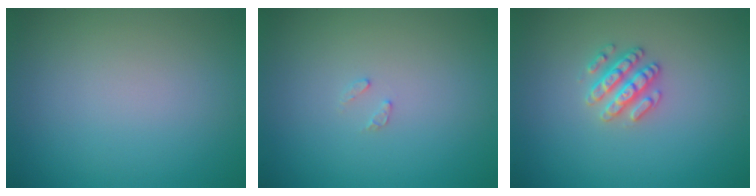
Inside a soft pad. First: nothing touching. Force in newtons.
{"total": 0.8, "press": 0.7, "slide": 0.1}
{"total": 2.5, "press": 2.5, "slide": 0.4}